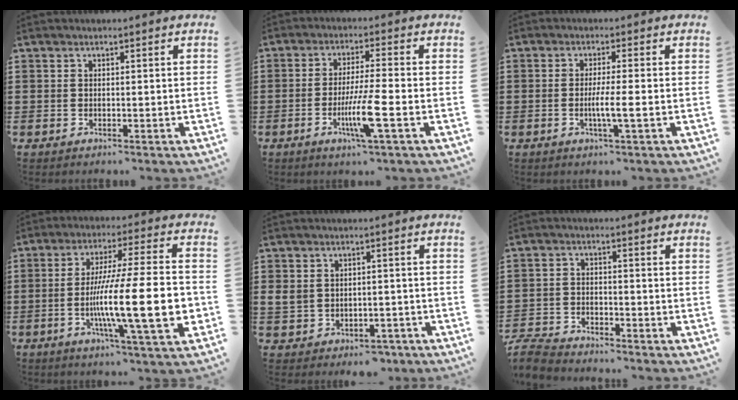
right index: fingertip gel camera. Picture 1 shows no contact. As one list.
[{"total": 7.9, "force": [-2.7, 0.4, 7.4], "torque": [-0.147, -0.020, -0.052]}, {"total": 4.0, "force": [-0.9, -0.1, 3.9], "torque": [-0.067, -0.007, -0.020]}, {"total": 18.1, "force": [-4.2, 2.5, 17.5], "torque": [-0.306, -0.015, -0.071]}, {"total": 2.9, "force": [-1.0, 2.4, 1.2], "torque": [-0.036, 0.001, -0.024]}, {"total": 4.2, "force": [-4.2, 0.6, 0.6], "torque": [-0.032, -0.003, -0.092]}]